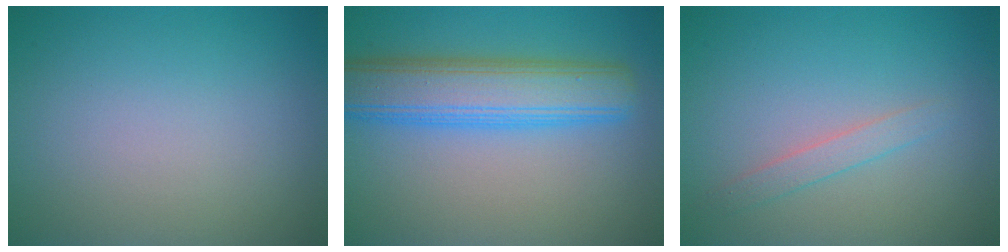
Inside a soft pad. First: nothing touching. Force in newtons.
{"total": 7.3, "press": 7.3, "slide": 0.2}
{"total": 1.4, "press": 1.3, "slide": 0.1}